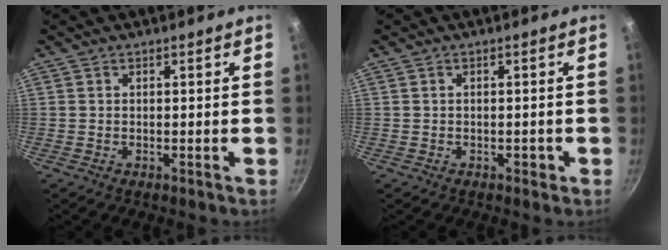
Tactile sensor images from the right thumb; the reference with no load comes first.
{"total": 0.9, "force": [-0.3, 0.7, 0.6], "torque": [0.000, 0.009, -0.003]}